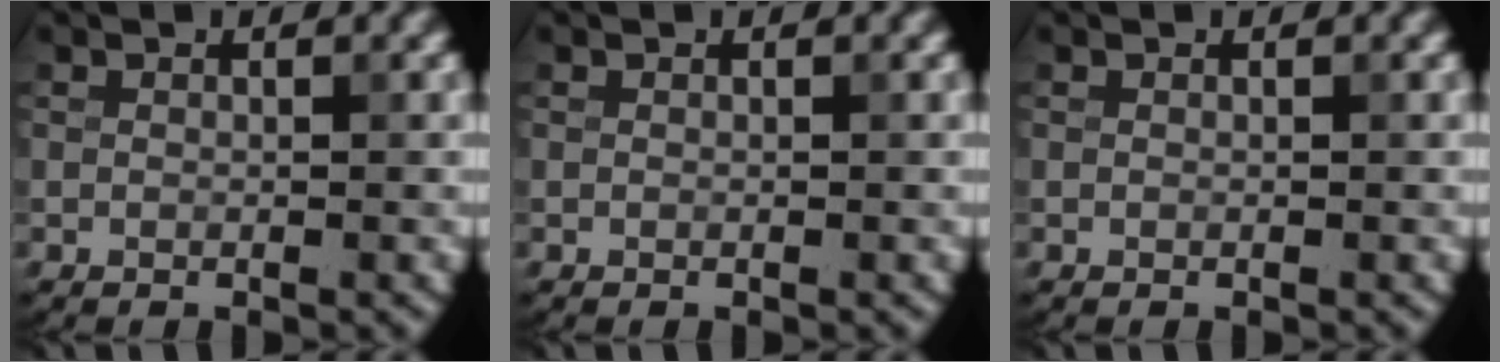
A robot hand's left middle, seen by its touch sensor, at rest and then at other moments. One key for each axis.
{"total": 0.0}
{"total": 0.0}